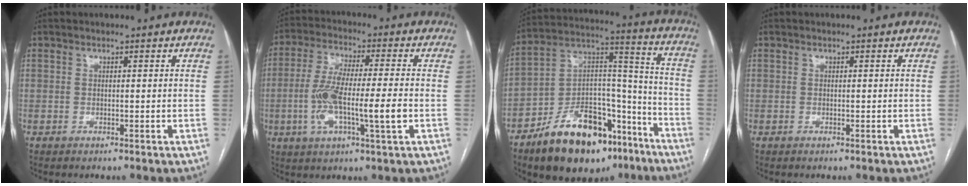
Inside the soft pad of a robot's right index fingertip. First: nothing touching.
{"total": 12.2, "force": [-2.3, 1.4, 11.9], "torque": [-0.229, 0.004, -0.043]}
{"total": 23.2, "force": [-15.4, 10.1, 14.0], "torque": [-0.209, 0.039, -0.245]}
{"total": 0.0}